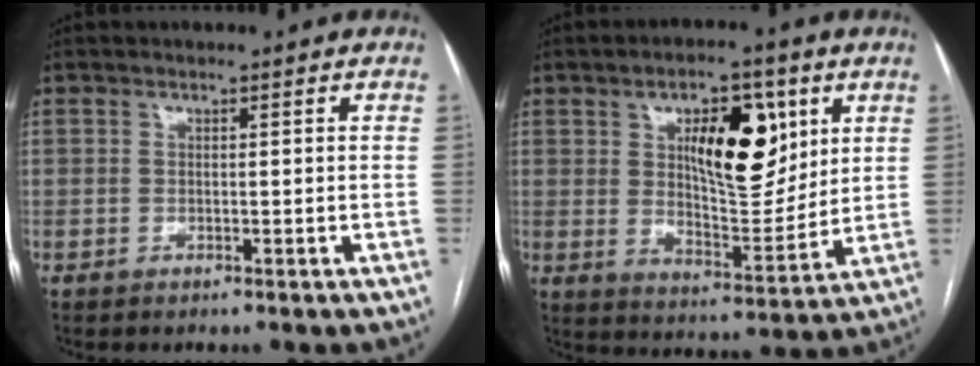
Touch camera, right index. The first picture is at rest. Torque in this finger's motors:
{"motor_torque": [0.36, 0.35, 0.27, 0.08]}